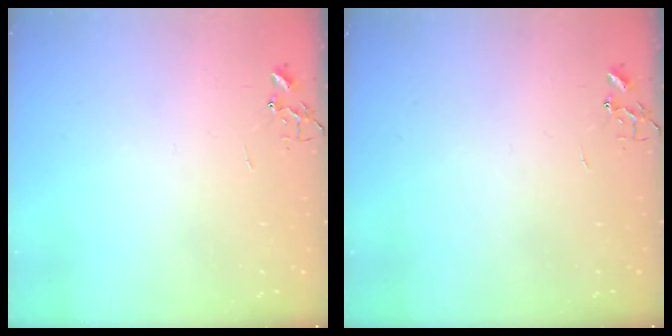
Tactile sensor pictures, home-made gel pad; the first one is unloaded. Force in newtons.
{"total": 0.0}